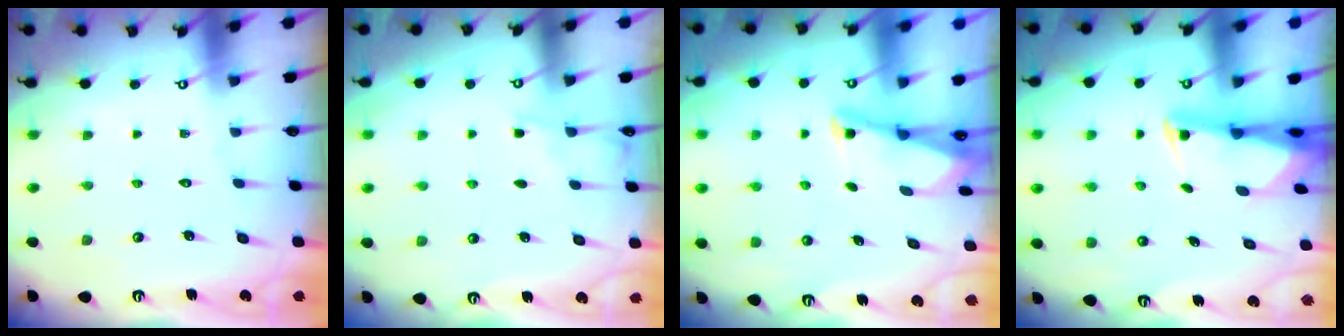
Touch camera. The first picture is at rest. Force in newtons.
{"total": 2.5, "press": 2.5, "slide": 0.4}
{"total": 2.2, "press": 2.2, "slide": 0.3}
{"total": 2.5, "press": 2.5, "slide": 0.5}